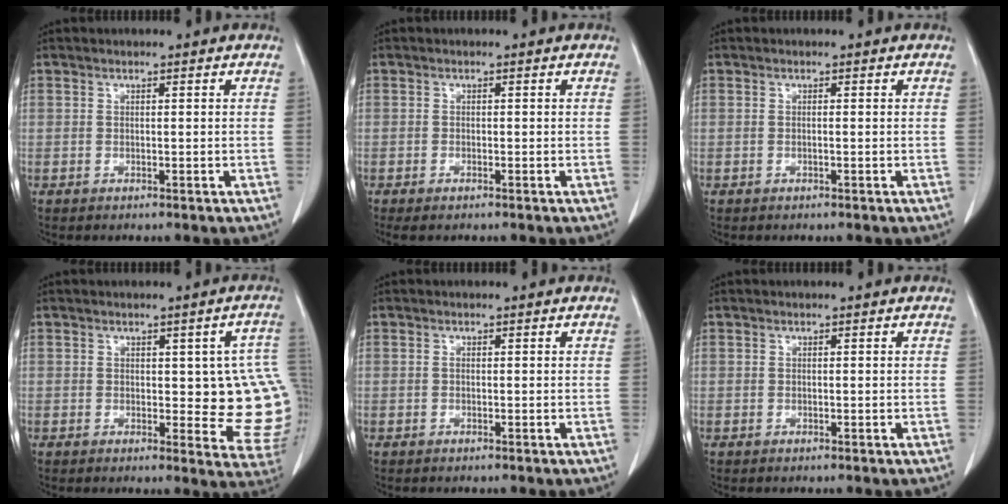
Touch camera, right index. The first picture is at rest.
{"total": 1.2, "force": [-0.8, 0.3, 0.8], "torque": [-0.014, -0.002, -0.011]}
{"total": 0.0}
{"total": 11.5, "force": [0.9, 4.1, 10.7], "torque": [-0.107, 0.001, 0.011]}
{"total": 0.0}
{"total": 0.0}